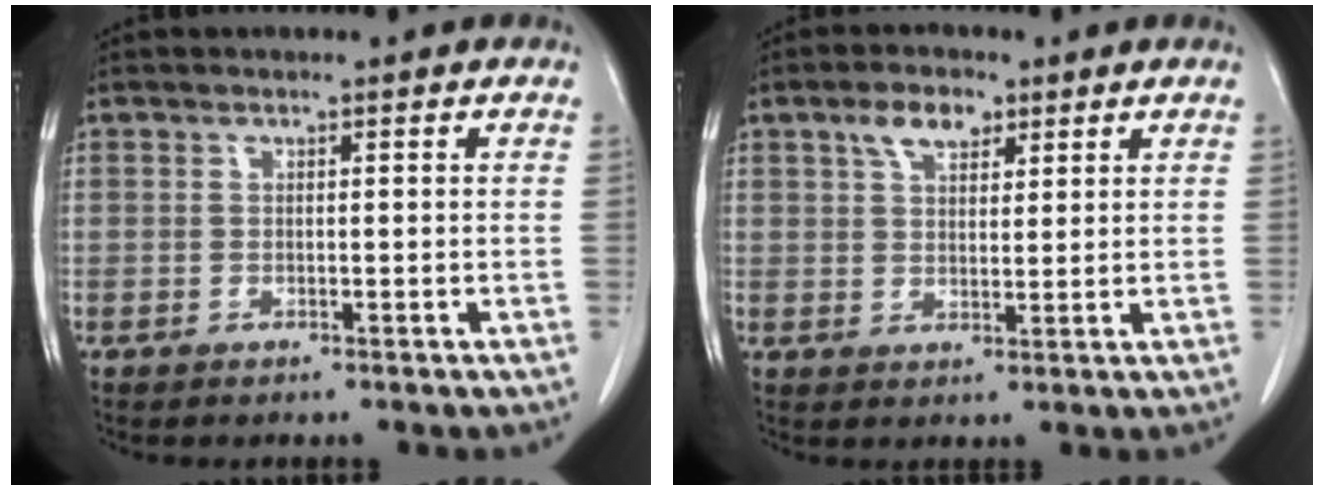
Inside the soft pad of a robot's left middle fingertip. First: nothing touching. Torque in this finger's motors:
{"motor_torque": [0.55, -0.40, -0.07, 0.00]}